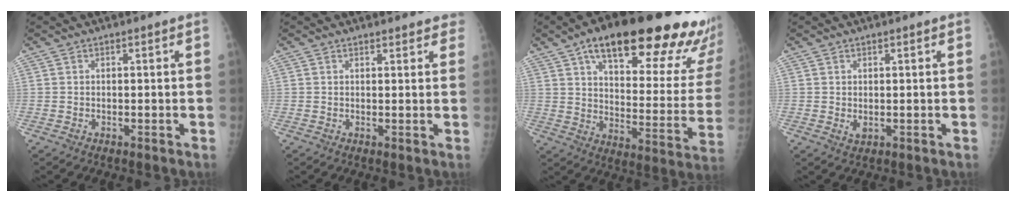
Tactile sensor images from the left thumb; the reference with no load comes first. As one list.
[{"total": 3.6, "force": [3.3, 1.3, 0.9], "torque": [0.017, -0.008, 0.027]}, {"total": 31.3, "force": [20.5, 10.3, 21.3], "torque": [-0.260, -0.055, 0.278]}, {"total": 1.7, "force": [0.4, 0.9, 1.3], "torque": [-0.020, -0.006, 0.010]}]